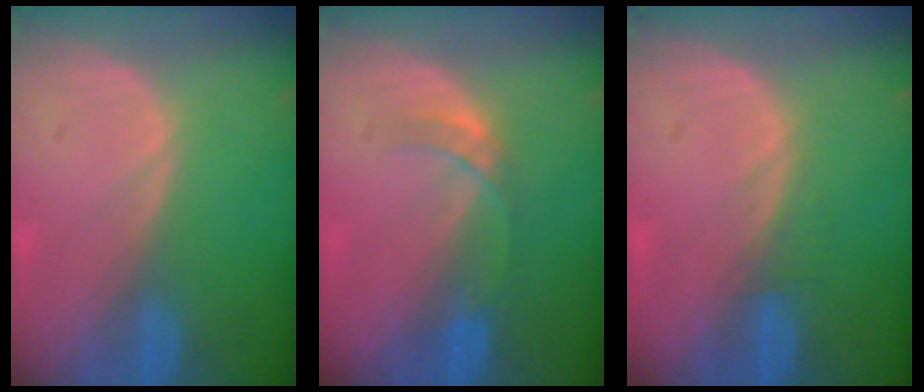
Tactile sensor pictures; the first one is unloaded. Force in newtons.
{"total": 3.3, "press": 3.0, "slide": 1.2}
{"total": 1.0, "press": 0.9, "slide": 0.3}